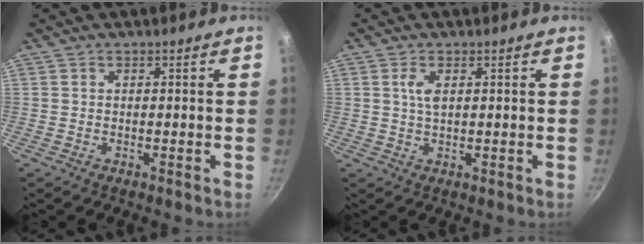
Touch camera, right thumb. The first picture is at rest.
{"total": 2.8, "force": [0.9, 1.1, 2.4], "torque": [-0.046, -0.001, 0.019]}